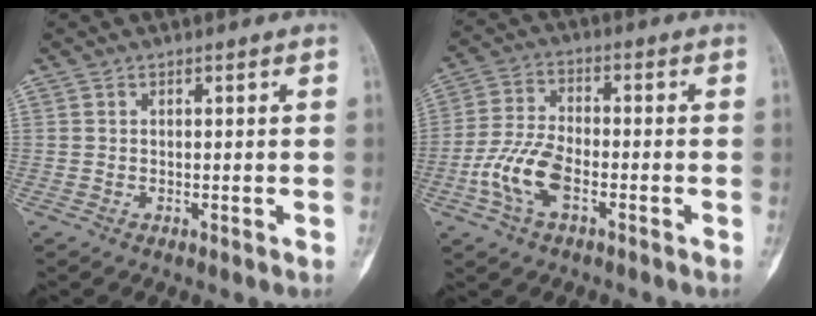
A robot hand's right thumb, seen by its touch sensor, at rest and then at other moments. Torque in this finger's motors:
{"motor_torque": [0.98, 0.68, 0.90, -0.67, 0.08]}